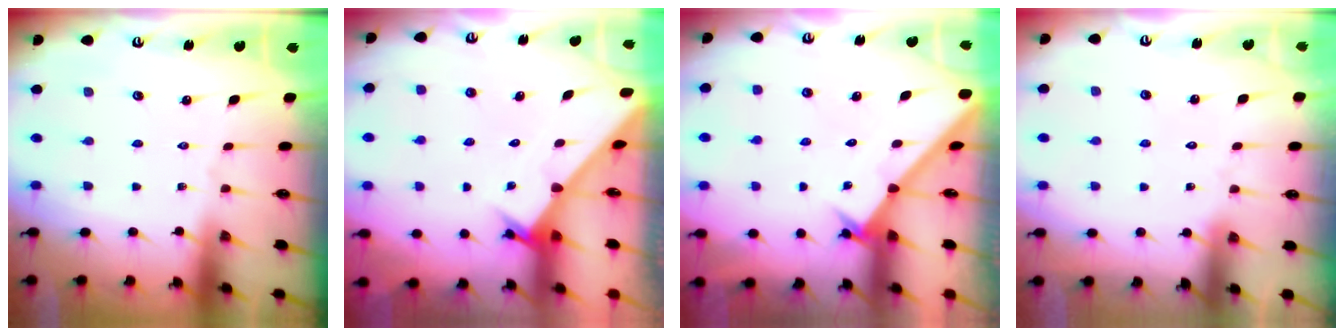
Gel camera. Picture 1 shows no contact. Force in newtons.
{"total": 2.8, "press": 2.8, "slide": 0.1}
{"total": 2.1, "press": 2.1, "slide": 0.2}
{"total": 2.1, "press": 2.1, "slide": 0.0}